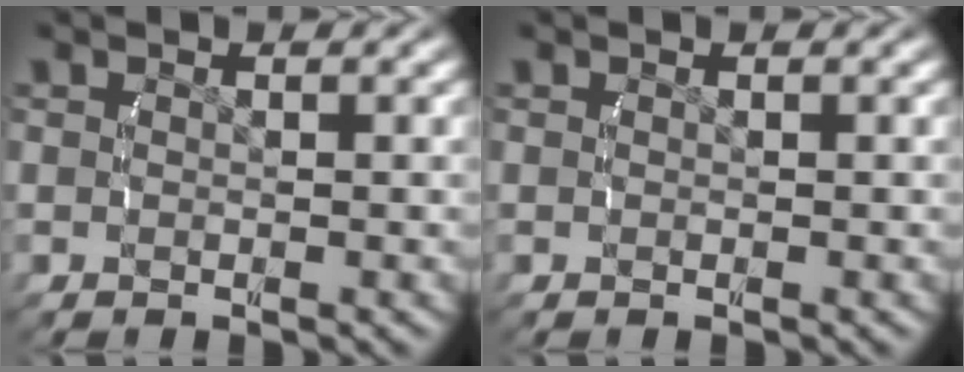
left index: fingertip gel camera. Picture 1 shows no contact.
{"total": 0.0}